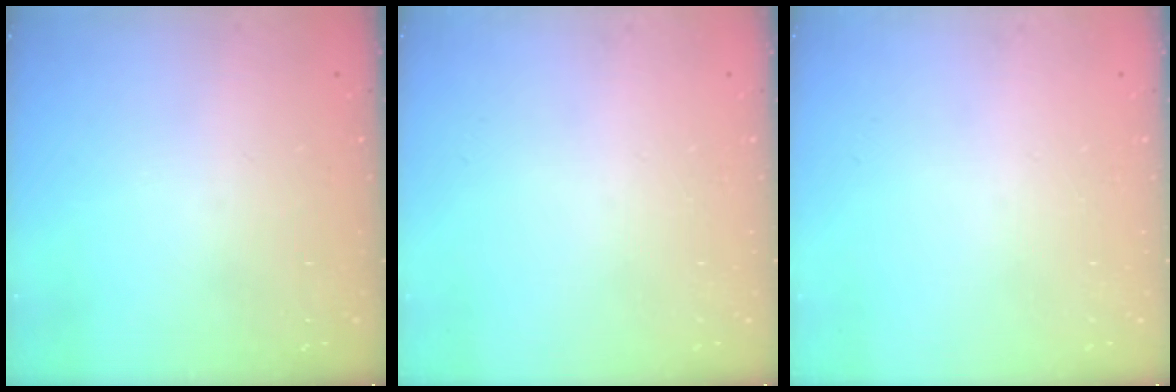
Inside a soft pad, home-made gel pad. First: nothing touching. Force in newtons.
{"total": 0.0}
{"total": 0.0}